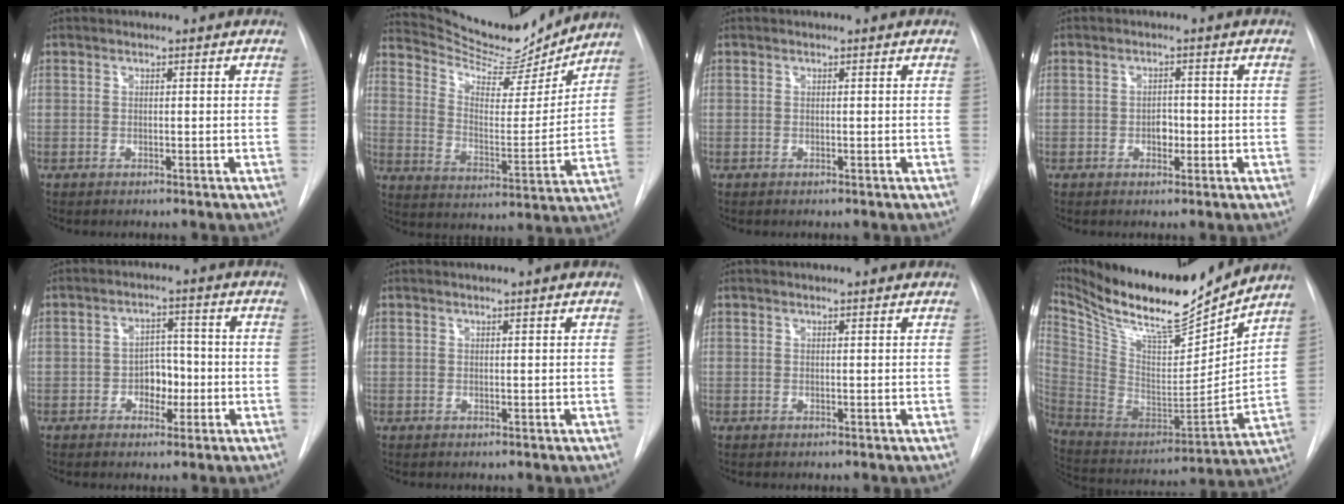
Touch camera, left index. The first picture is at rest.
{"total": 16.3, "force": [15.7, 2.6, 3.6], "torque": [-0.066, -0.031, 0.240]}
{"total": 0.0}
{"total": 2.0, "force": [-0.8, 1.3, 1.3], "torque": [-0.016, 0.001, -0.011]}
{"total": 4.3, "force": [-1.5, 2.9, 2.8], "torque": [-0.036, 0.006, -0.023]}
{"total": 1.1, "force": [0.8, -0.3, 0.7], "torque": [-0.008, 0.005, 0.016]}
{"total": 1.7, "force": [1.5, 0.2, 0.8], "torque": [-0.010, 0.008, 0.017]}
{"total": 22.9, "force": [20.3, 2.5, 10.2], "torque": [-0.198, -0.040, 0.344]}